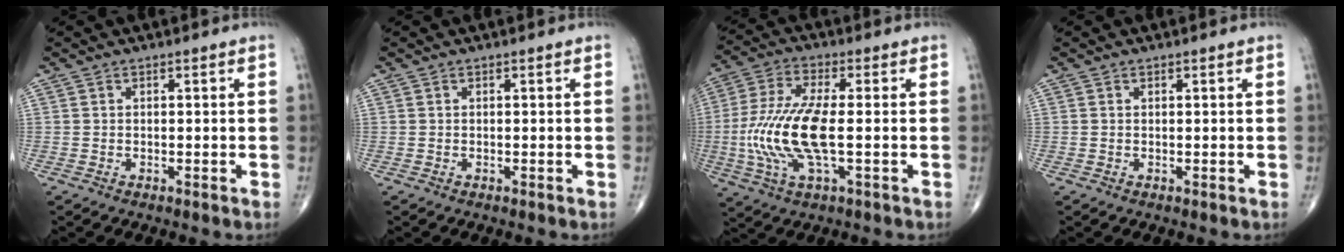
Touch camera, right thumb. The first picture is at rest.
{"total": 0.0}
{"total": 14.4, "force": [-1.6, 4.7, 13.5], "torque": [-0.309, 0.007, -0.033]}
{"total": 0.0}